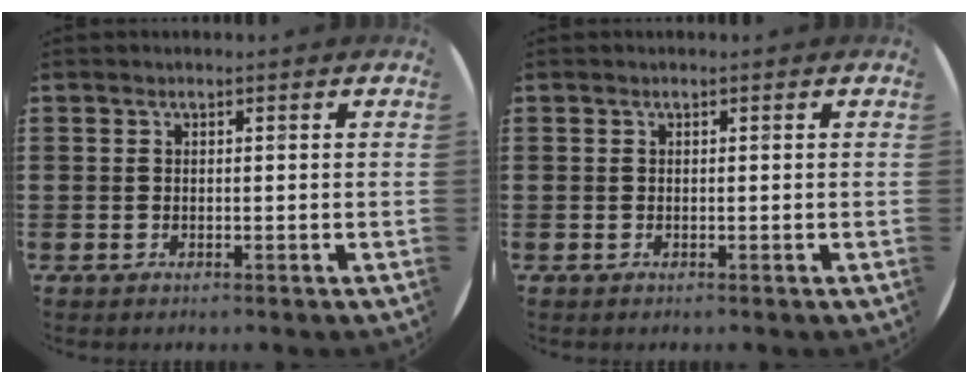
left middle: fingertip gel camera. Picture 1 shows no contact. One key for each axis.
{"total": 0.0}